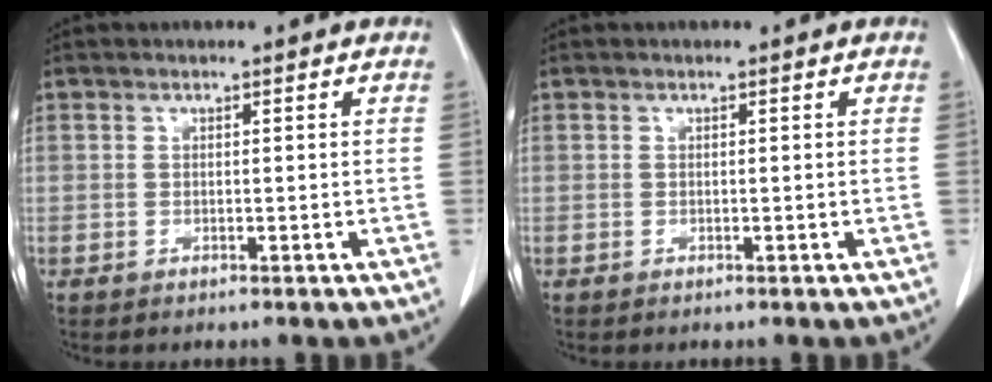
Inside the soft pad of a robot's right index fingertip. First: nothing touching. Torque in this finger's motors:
{"motor_torque": [0.00, 0.00, 0.00, 0.00]}